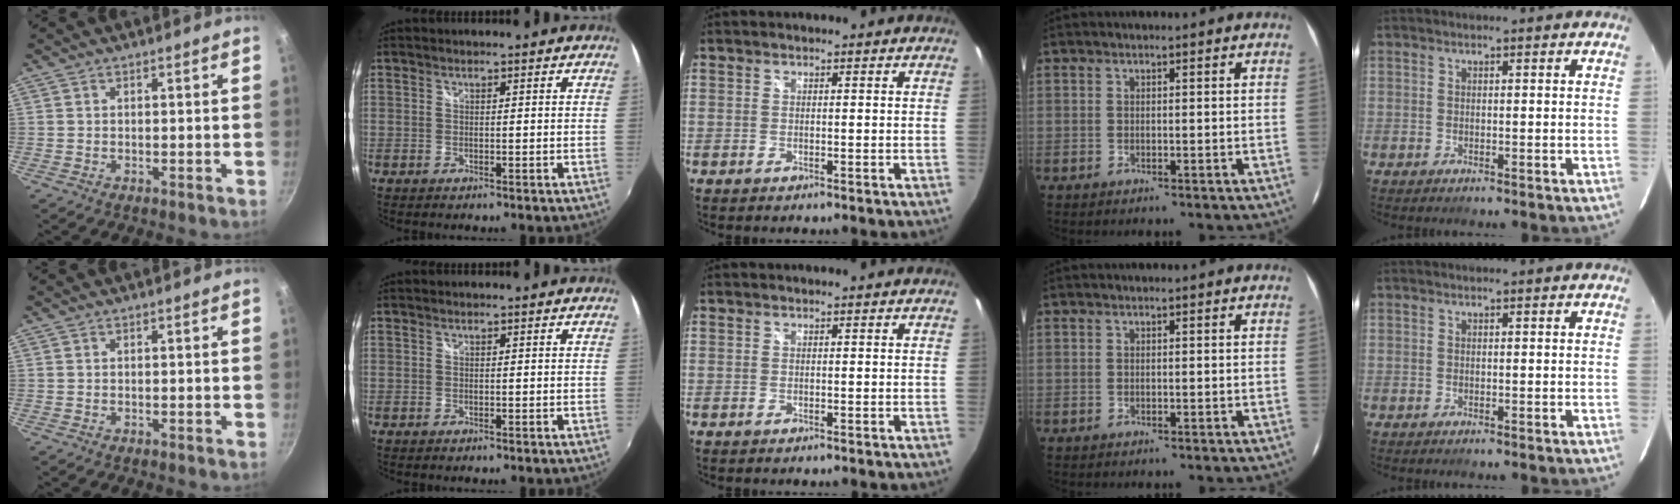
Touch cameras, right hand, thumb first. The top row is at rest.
{}